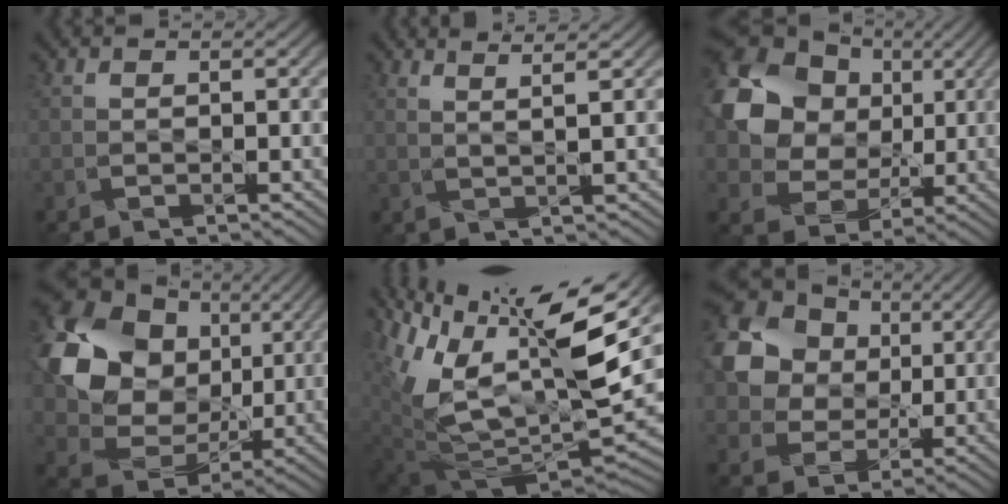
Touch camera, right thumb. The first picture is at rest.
{"total": 3.1, "force": [2.7, -0.5, 1.4], "torque": [-0.019, 0.005, 0.037]}
{"total": 13.6, "force": [4.2, 11.0, 6.7], "torque": [-0.190, 0.031, 0.070]}
{"total": 15.6, "force": [4.3, 12.4, 8.5], "torque": [-0.208, 0.018, 0.079]}
{"total": 15.0, "force": [7.0, 5.6, 11.9], "torque": [-0.236, 0.007, 0.131]}
{"total": 14.9, "force": [5.0, 12.4, 6.6], "torque": [-0.216, 0.054, 0.090]}